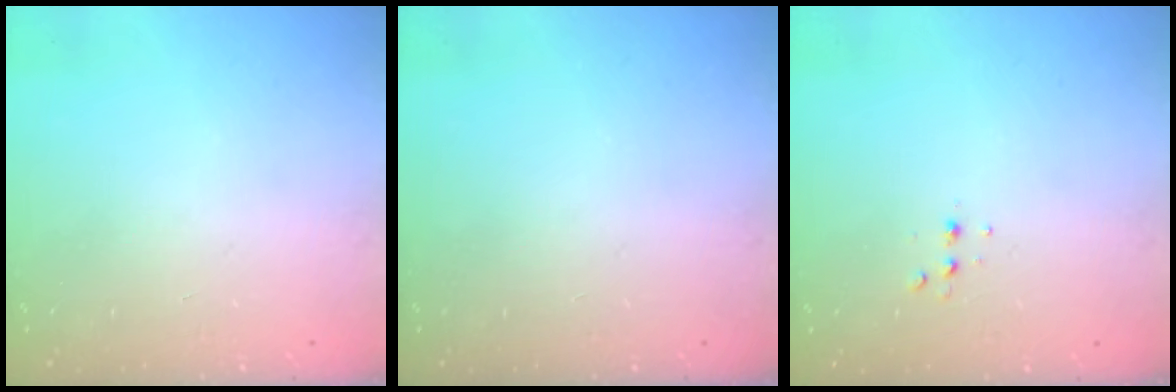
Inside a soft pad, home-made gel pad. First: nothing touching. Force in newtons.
{"total": 0.0}
{"total": 3.6, "press": 3.5, "slide": 1.1}